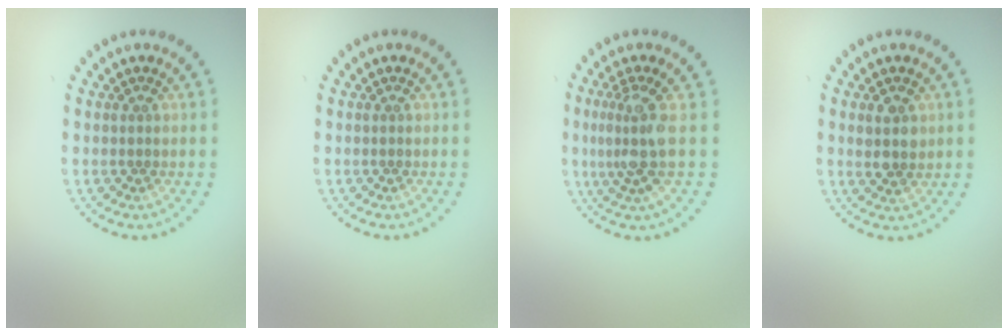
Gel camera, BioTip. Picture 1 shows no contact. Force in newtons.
{"total": 0.0}
{"total": 3.6, "press": 2.7, "slide": 2.4}
{"total": 2.7, "press": 2.5, "slide": 0.8}